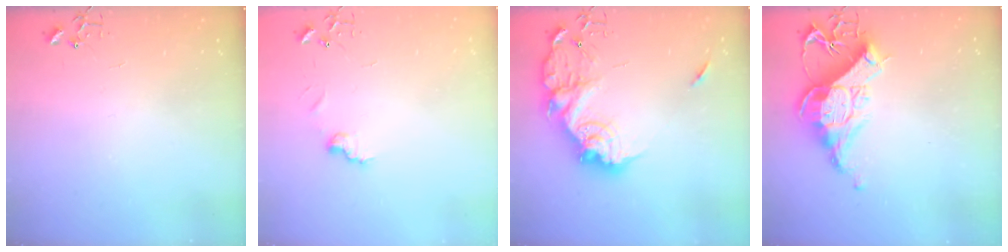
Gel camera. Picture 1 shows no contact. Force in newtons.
{"total": 6.6, "press": 6.6, "slide": 0.1}
{"total": 20.2, "press": 20.2, "slide": 1.6}
{"total": 15.7, "press": 15.5, "slide": 1.9}